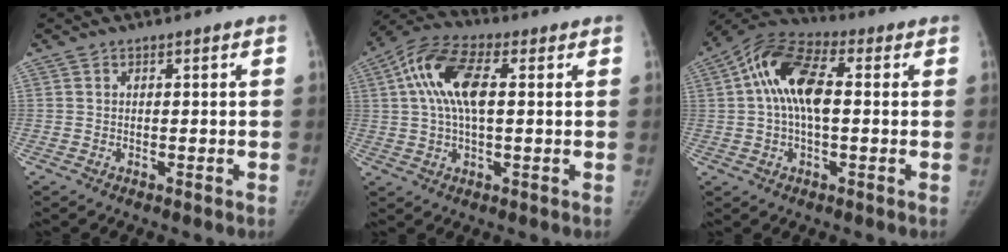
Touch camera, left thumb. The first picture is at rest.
{"total": 12.3, "force": [2.7, 5.6, 10.6], "torque": [-0.219, 0.025, 0.045]}
{"total": 13.2, "force": [1.9, 6.7, 11.2], "torque": [-0.212, 0.033, 0.024]}